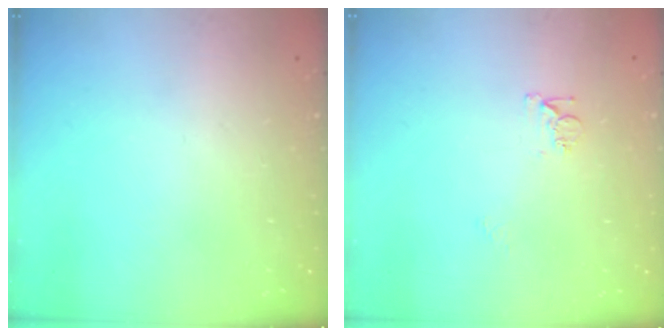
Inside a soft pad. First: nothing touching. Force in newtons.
{"total": 5.1, "press": 5.1, "slide": 0.7}